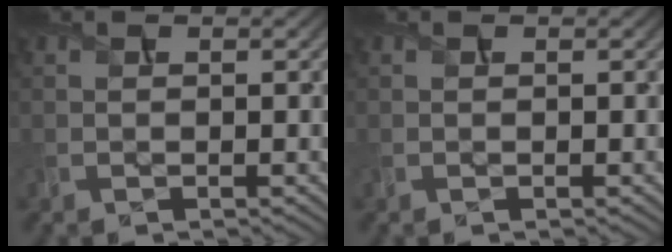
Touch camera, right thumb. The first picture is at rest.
{"total": 0.0}